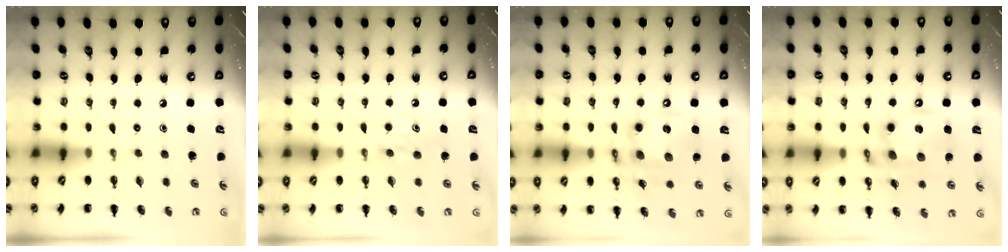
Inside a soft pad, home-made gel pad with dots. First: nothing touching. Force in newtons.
{"total": 5.1, "press": 4.9, "slide": 1.5}
{"total": 15.3, "press": 15.0, "slide": 3.1}
{"total": 15.3, "press": 14.8, "slide": 3.7}